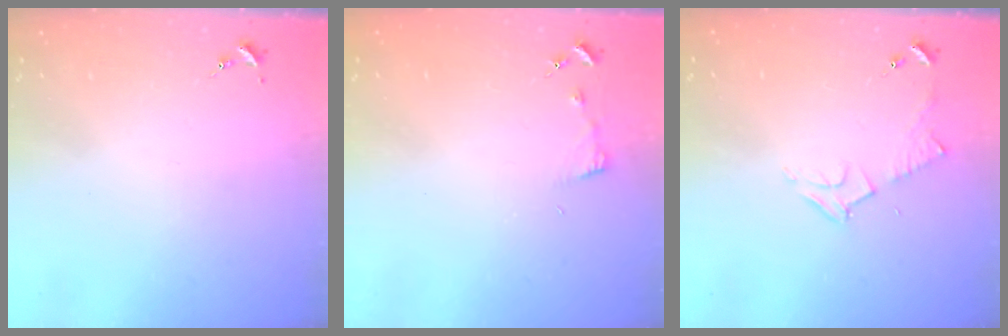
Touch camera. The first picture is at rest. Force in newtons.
{"total": 2.9, "press": 2.9, "slide": 0.3}
{"total": 6.2, "press": 6.2, "slide": 0.7}